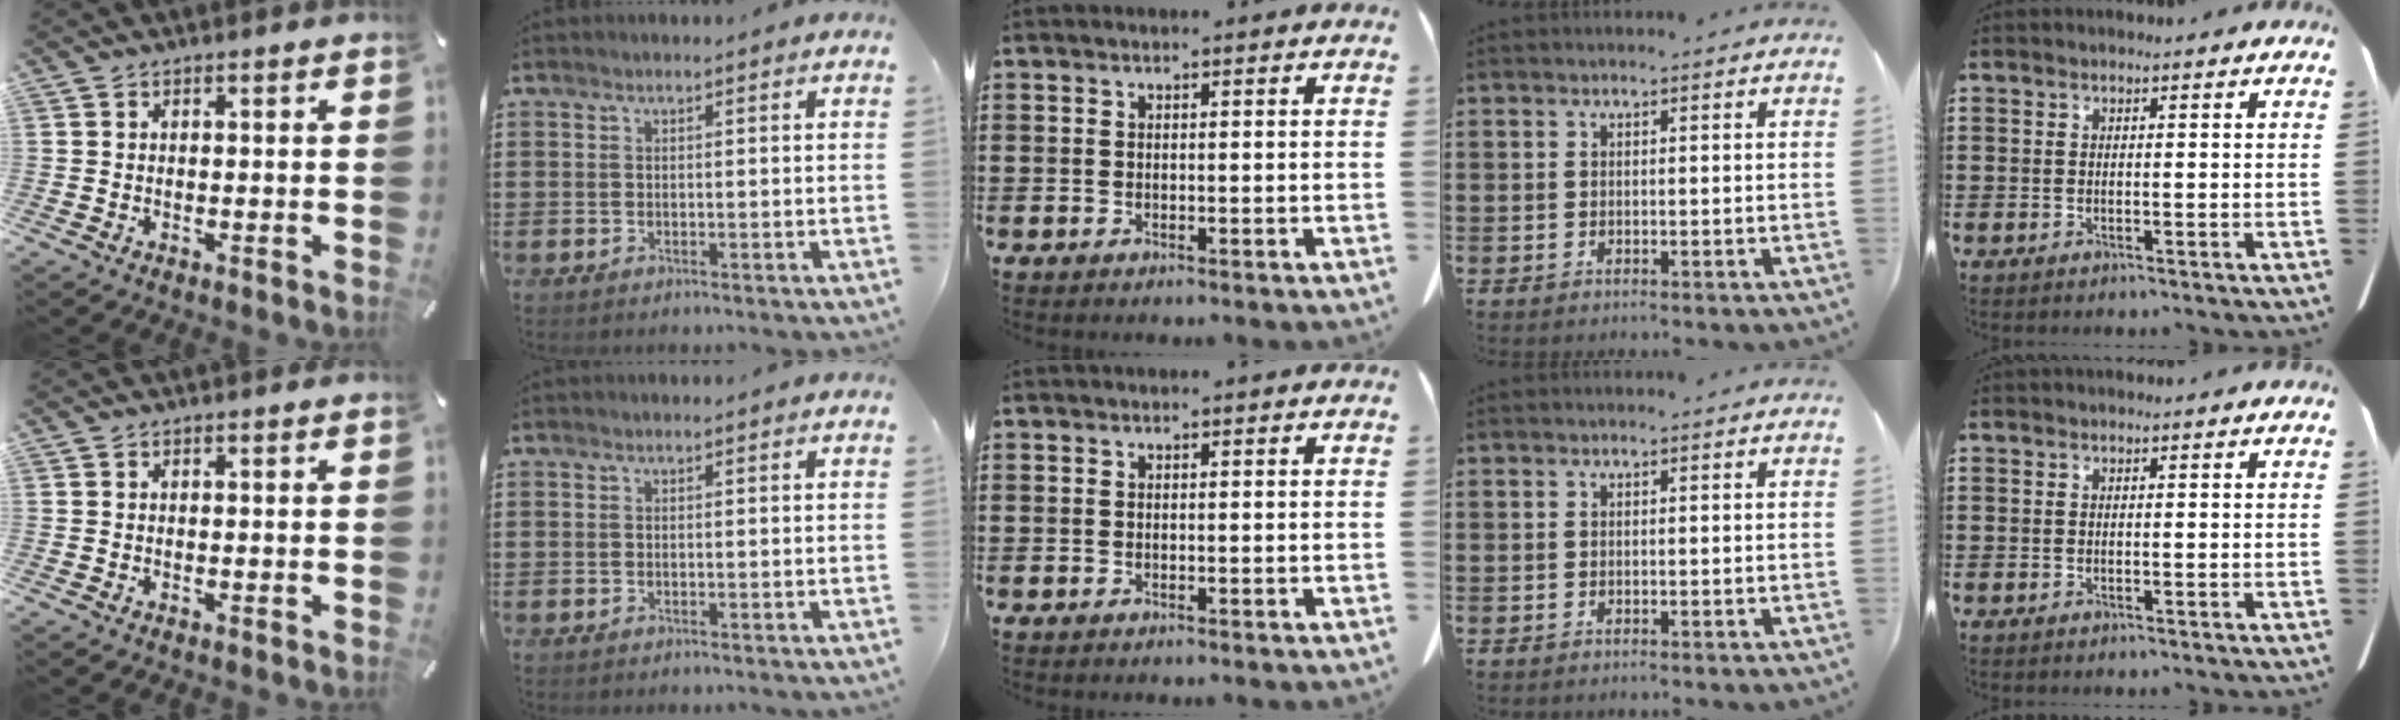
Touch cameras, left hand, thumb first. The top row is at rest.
{}